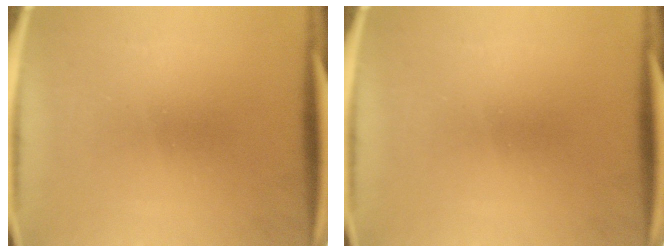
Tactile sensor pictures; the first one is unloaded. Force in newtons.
{"total": 0.0}